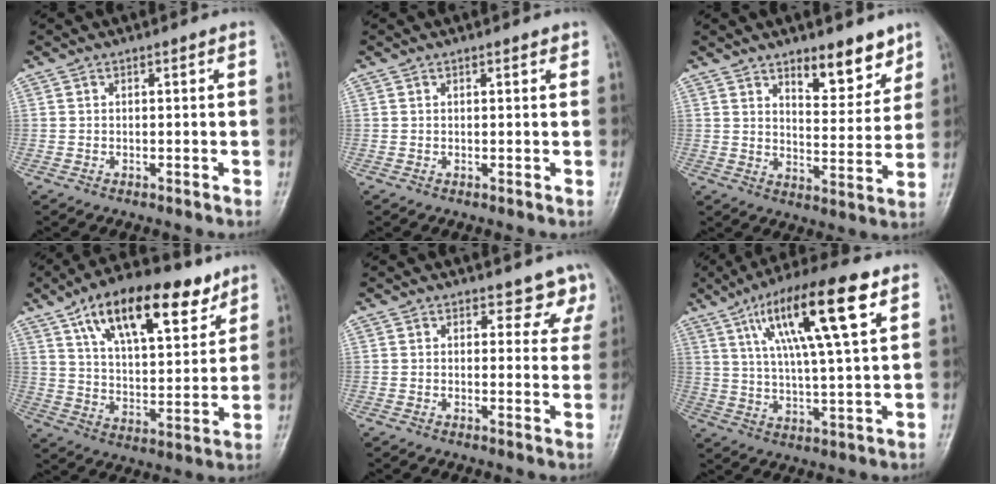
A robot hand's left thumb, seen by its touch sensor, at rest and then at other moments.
{"total": 1.0, "force": [0.7, 0.4, 0.6], "torque": [-0.007, -0.003, 0.007]}
{"total": 9.8, "force": [6.8, 3.9, 5.9], "torque": [-0.055, -0.051, 0.105]}
{"total": 20.5, "force": [11.9, 8.8, 14.2], "torque": [-0.193, -0.037, 0.201]}
{"total": 5.1, "force": [4.3, 2.6, 0.8], "torque": [0.029, -0.026, 0.034]}
{"total": 17.4, "force": [7.8, 3.3, 15.2], "torque": [-0.264, -0.011, 0.133]}